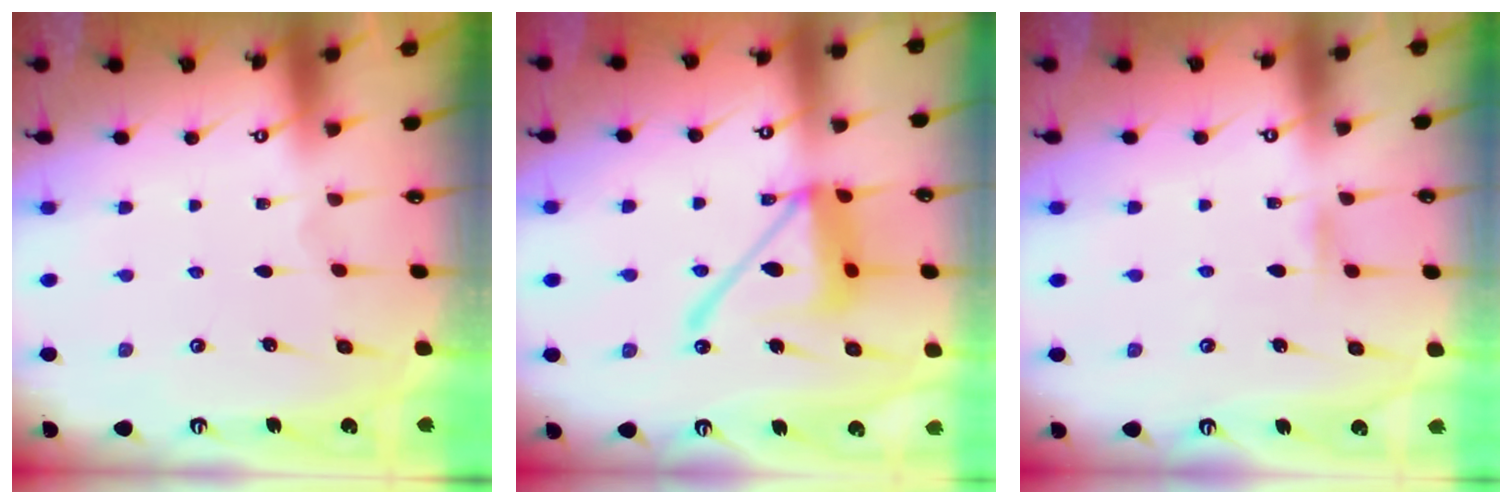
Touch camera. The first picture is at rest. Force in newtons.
{"total": 15.7, "press": 15.7, "slide": 1.2}
{"total": 4.9, "press": 4.9, "slide": 0.5}